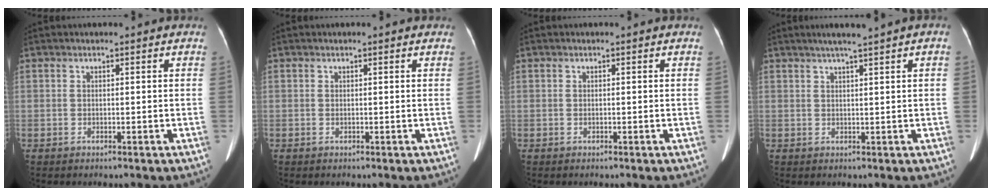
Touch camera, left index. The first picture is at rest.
{"total": 0.8, "force": [0.7, 0.3, 0.2], "torque": [-0.003, 0.022, 0.008]}
{"total": 0.0}
{"total": 3.6, "force": [2.1, -0.3, 2.8], "torque": [-0.048, 0.010, 0.037]}